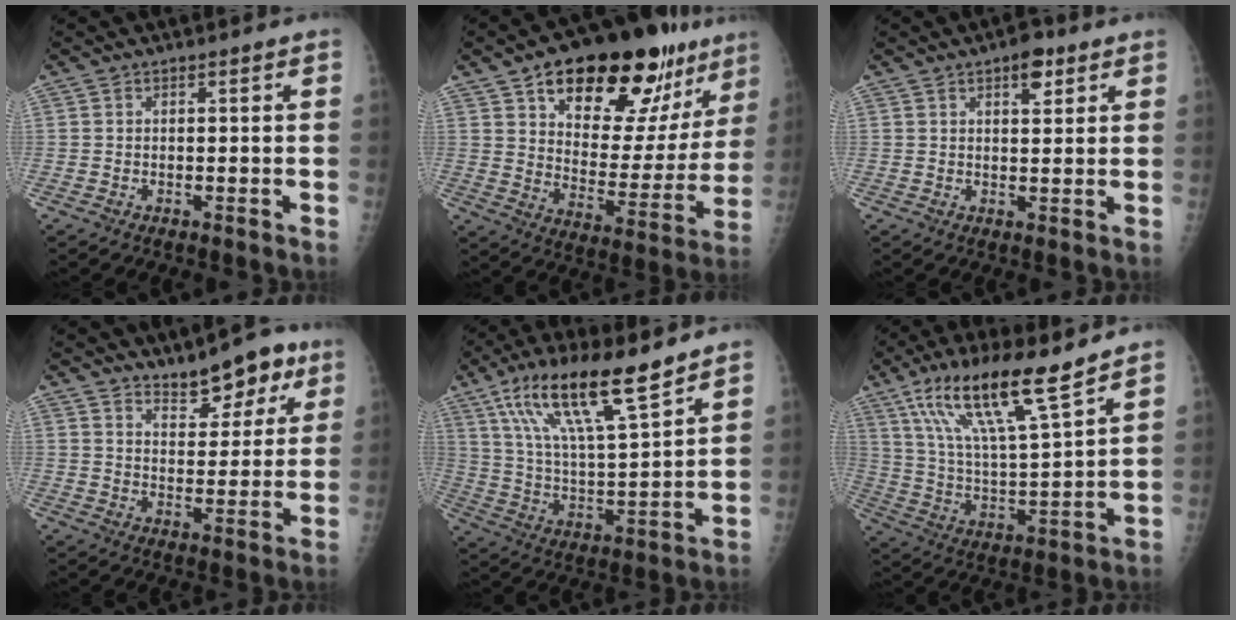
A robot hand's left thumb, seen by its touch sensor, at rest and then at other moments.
{"total": 27.3, "force": [16.5, 12.9, 17.6], "torque": [-0.207, -0.046, 0.244]}
{"total": 4.5, "force": [2.6, 2.1, 3.0], "torque": [-0.027, -0.010, 0.033]}
{"total": 9.4, "force": [6.5, 4.4, 5.1], "torque": [-0.040, -0.036, 0.100]}
{"total": 17.7, "force": [11.6, 3.7, 12.8], "torque": [-0.217, -0.049, 0.218]}
{"total": 17.1, "force": [11.4, 2.5, 12.5], "torque": [-0.217, -0.054, 0.215]}